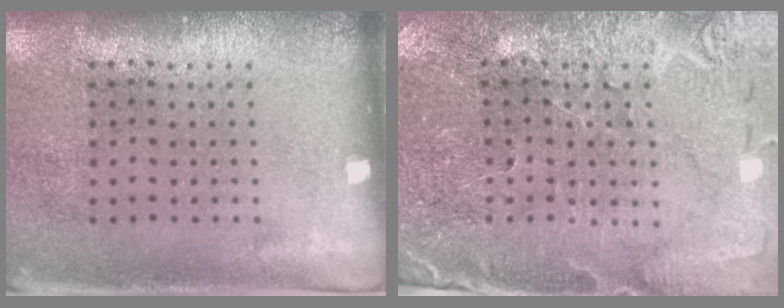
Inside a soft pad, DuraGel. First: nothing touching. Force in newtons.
{"total": 1.3, "press": 1.2, "slide": 0.2}